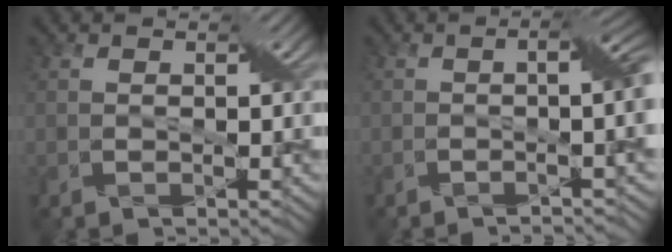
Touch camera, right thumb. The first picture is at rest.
{"total": 7.0, "force": [-1.0, 1.6, 6.7], "torque": [-0.080, 0.004, -0.018]}